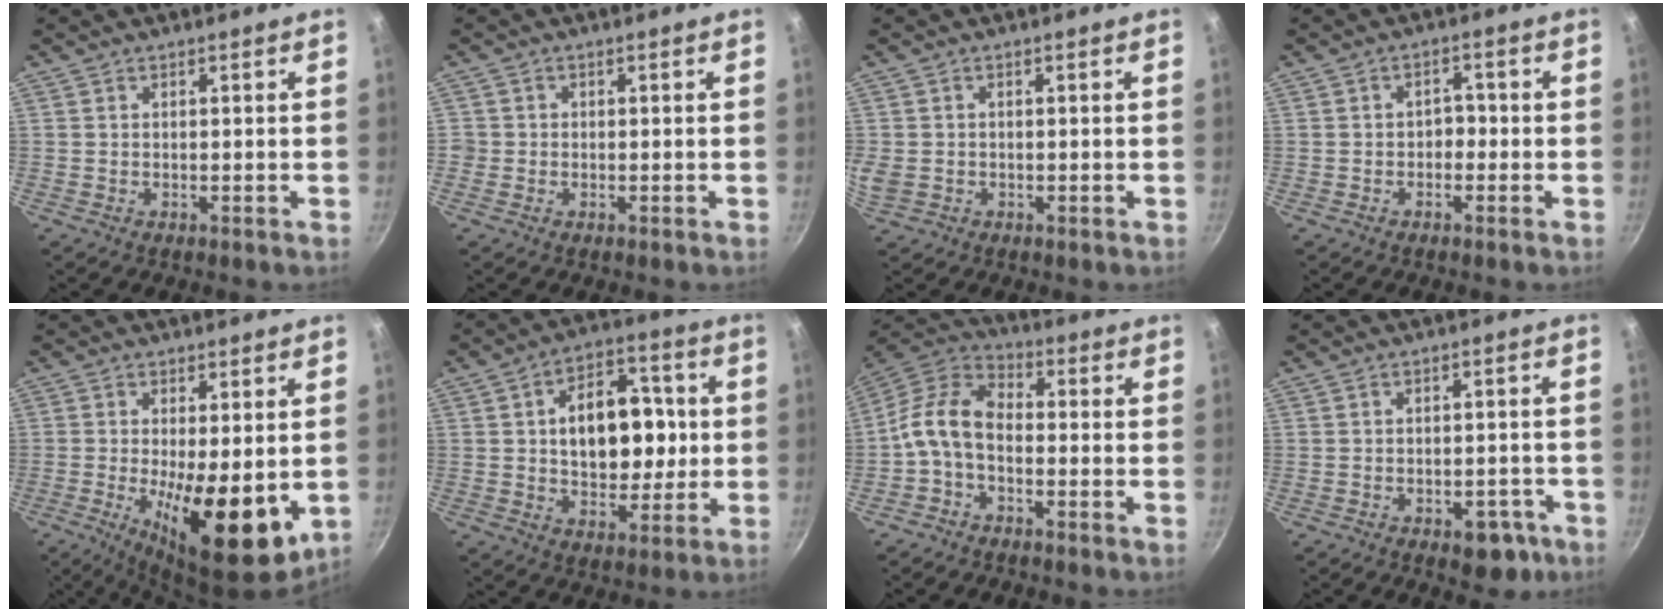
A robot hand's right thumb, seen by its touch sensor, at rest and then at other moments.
{"total": 1.7, "force": [-0.2, 1.7, 0.1], "torque": [0.011, 0.007, -0.006]}
{"total": 3.4, "force": [-0.5, 2.8, 1.8], "torque": [-0.046, 0.004, -0.003]}
{"total": 2.7, "force": [-0.8, 2.0, 1.5], "torque": [-0.001, 0.014, -0.022]}
{"total": 15.5, "force": [-3.1, 5.5, 14.2], "torque": [-0.206, -0.031, -0.027]}
{"total": 15.3, "force": [1.3, 9.8, 11.6], "torque": [-0.128, 0.020, 0.020]}
{"total": 10.2, "force": [-2.2, 6.5, 7.6], "torque": [-0.146, 0.042, -0.059]}
{"total": 5.7, "force": [-3.1, 3.1, 3.6], "torque": [-0.025, 0.021, -0.036]}